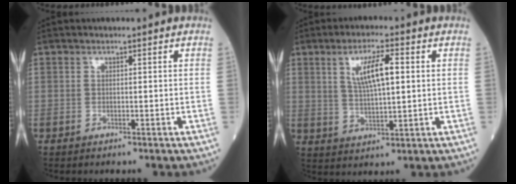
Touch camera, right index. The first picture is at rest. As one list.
[{"total": 7.3, "force": [2.1, 1.5, 6.9], "torque": [-0.129, 0.006, 0.042]}]